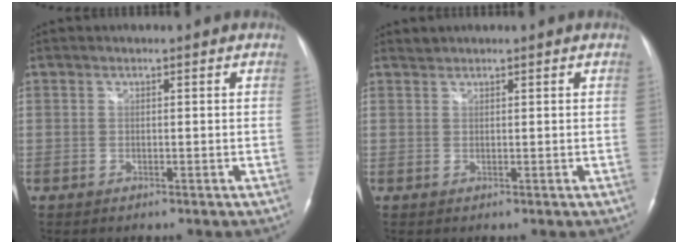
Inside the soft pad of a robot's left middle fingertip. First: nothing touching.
{"total": 0.7, "force": [0.7, 0.0, -0.2], "torque": [-0.002, 0.005, 0.013]}